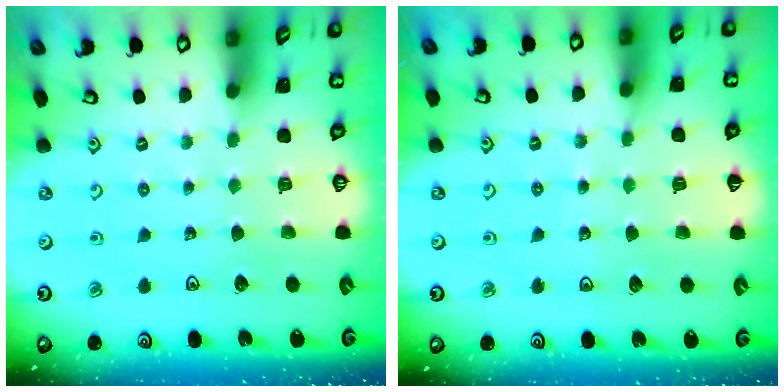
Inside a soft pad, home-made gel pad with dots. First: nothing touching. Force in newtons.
{"total": 3.9, "press": 3.8, "slide": 0.9}